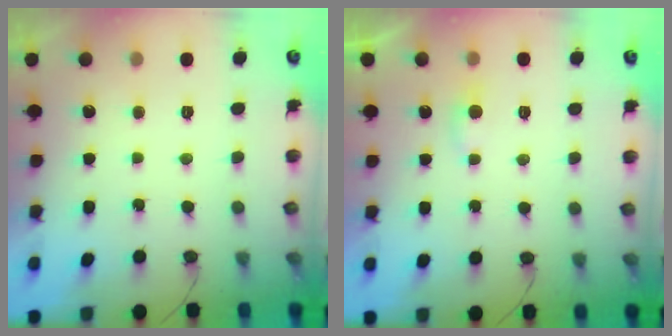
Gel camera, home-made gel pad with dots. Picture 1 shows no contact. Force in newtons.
{"total": 2.4, "press": 2.4, "slide": 0.3}